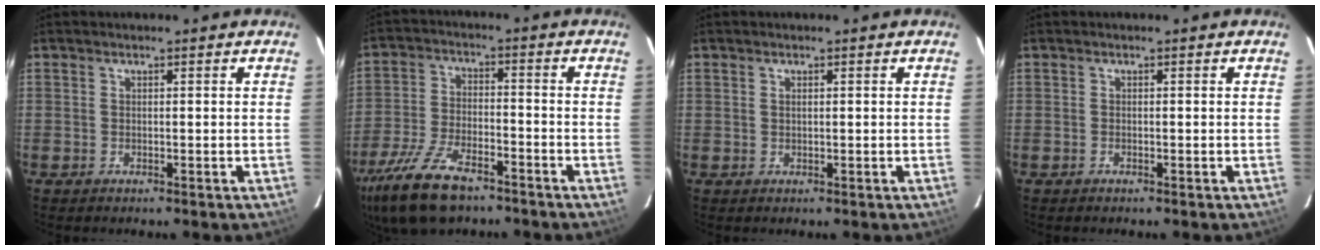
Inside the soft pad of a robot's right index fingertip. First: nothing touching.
{"total": 15.3, "force": [-11.0, 6.0, 8.8], "torque": [-0.202, -0.028, -0.204]}
{"total": 0.6, "force": [0.2, 0.3, 0.4], "torque": [-0.007, 0.002, 0.005]}
{"total": 0.0}